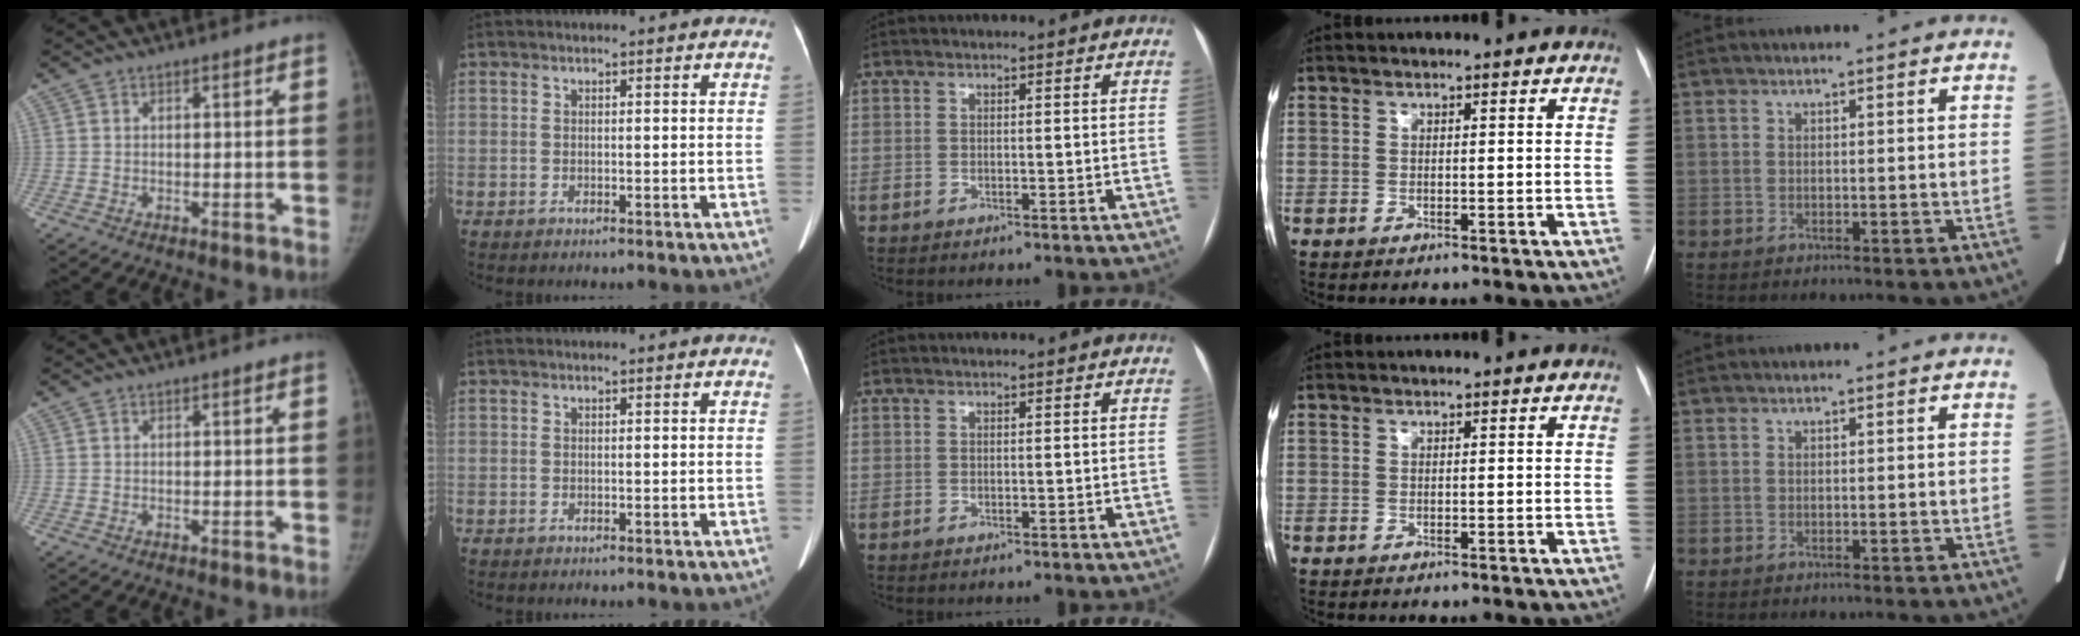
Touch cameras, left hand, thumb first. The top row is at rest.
{}